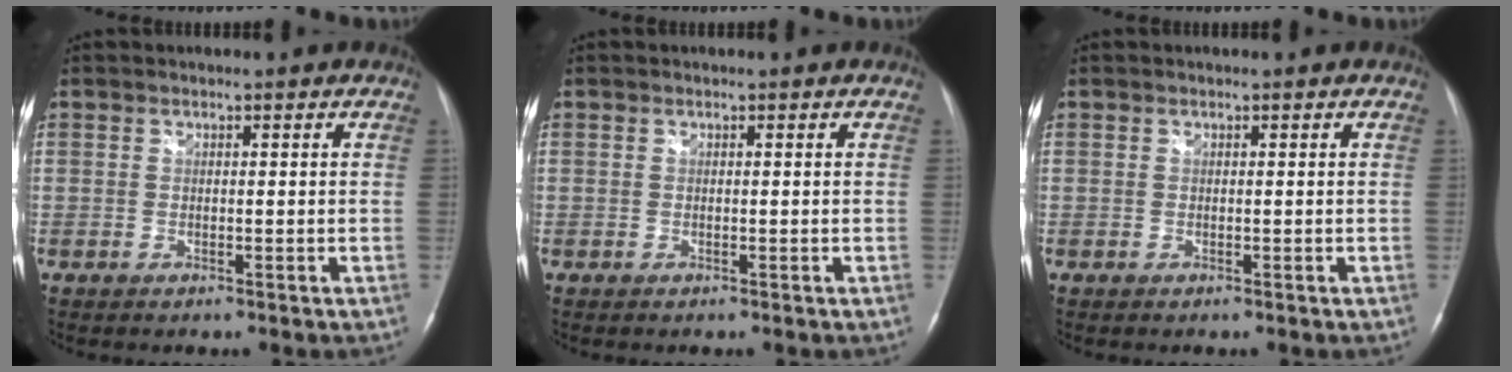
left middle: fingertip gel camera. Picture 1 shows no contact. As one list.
[{"total": 0.0}, {"total": 0.0}]